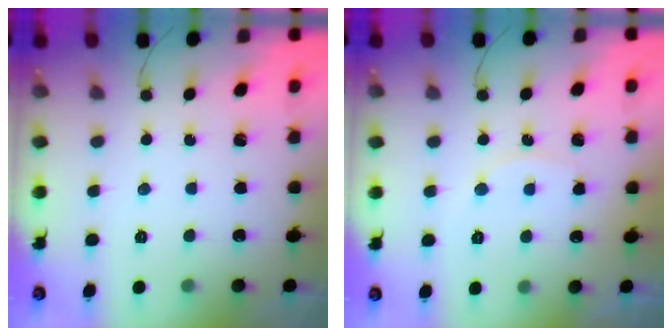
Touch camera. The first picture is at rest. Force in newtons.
{"total": 7.0, "press": 7.0, "slide": 0.4}